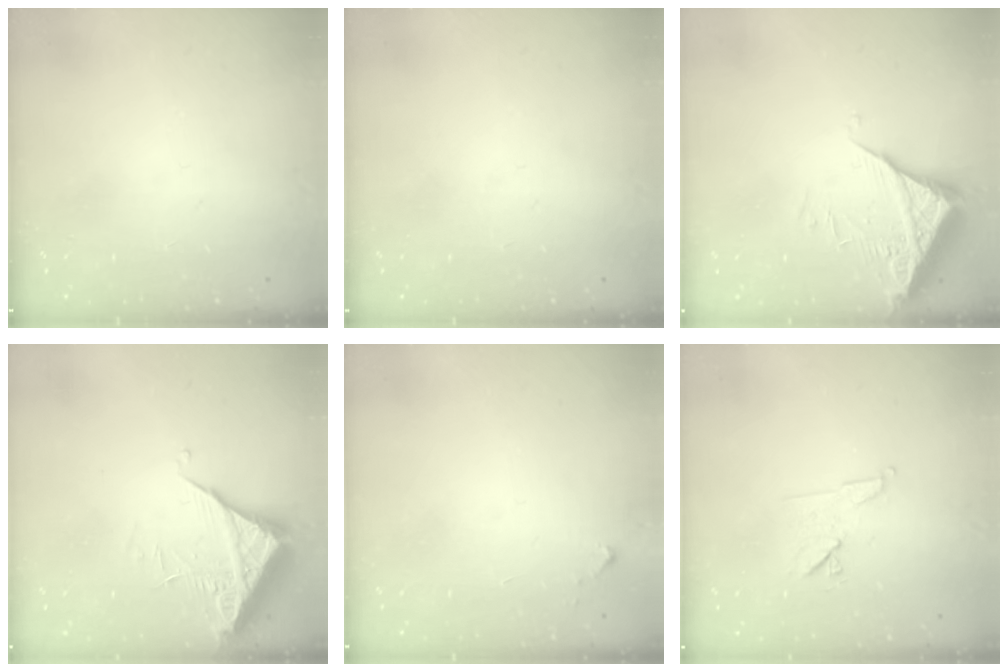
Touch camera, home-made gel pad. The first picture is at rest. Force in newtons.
{"total": 0.0}
{"total": 5.7, "press": 5.7, "slide": 0.5}
{"total": 6.0, "press": 6.0, "slide": 0.2}
{"total": 2.6, "press": 2.6, "slide": 0.4}
{"total": 7.5, "press": 7.4, "slide": 1.3}